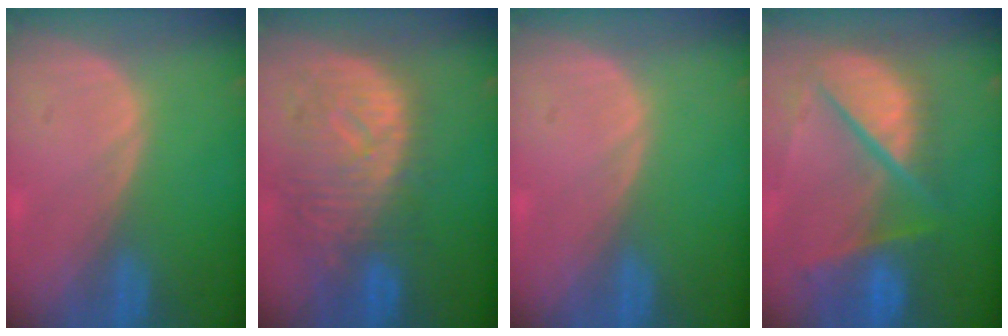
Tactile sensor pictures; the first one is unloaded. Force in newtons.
{"total": 10.8, "press": 9.7, "slide": 4.8}
{"total": 0.0}
{"total": 11.0, "press": 9.1, "slide": 6.2}